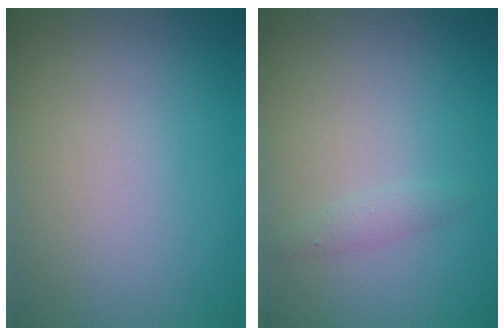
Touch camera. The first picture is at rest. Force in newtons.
{"total": 1.0, "press": 1.0, "slide": 0.1}